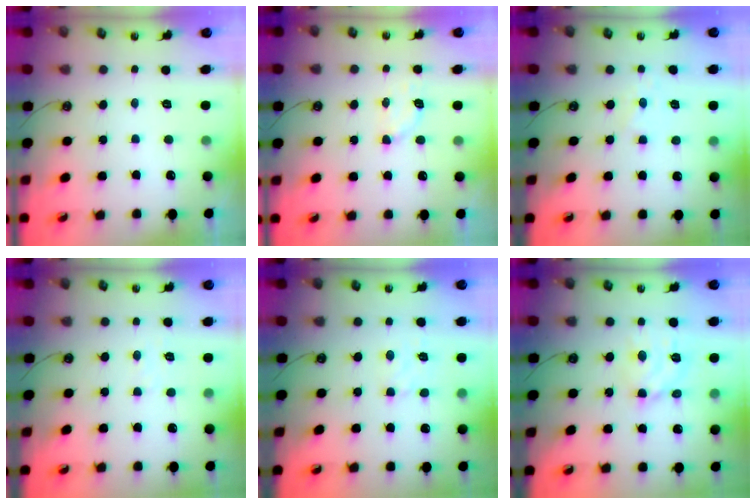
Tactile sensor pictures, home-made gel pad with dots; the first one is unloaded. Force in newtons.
{"total": 3.3, "press": 3.2, "slide": 0.5}
{"total": 2.7, "press": 2.7, "slide": 0.4}
{"total": 3.0, "press": 3.0, "slide": 0.4}
{"total": 2.4, "press": 2.4, "slide": 0.6}
{"total": 9.3, "press": 9.3, "slide": 0.7}